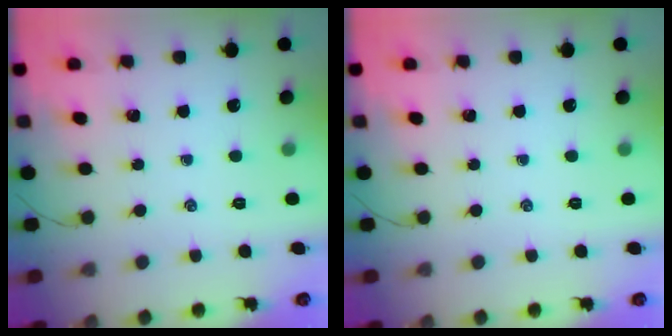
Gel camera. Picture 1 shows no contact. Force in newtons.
{"total": 0.0}